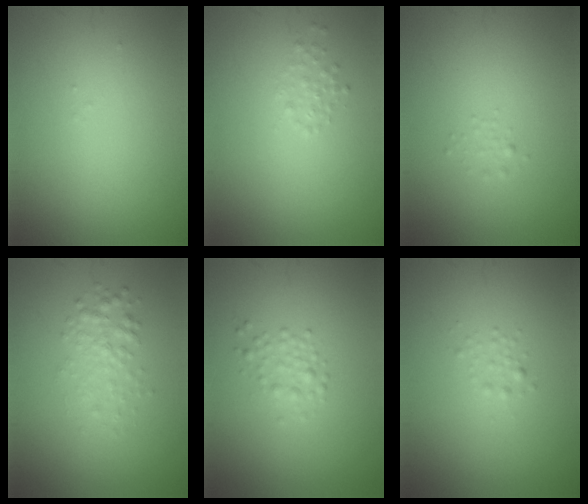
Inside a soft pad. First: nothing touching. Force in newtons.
{"total": 1.0, "press": 1.0, "slide": 0.1}
{"total": 0.7, "press": 0.7, "slide": 0.0}
{"total": 2.1, "press": 2.1, "slide": 0.0}
{"total": 2.2, "press": 2.2, "slide": 0.1}
{"total": 0.8, "press": 0.8, "slide": 0.0}